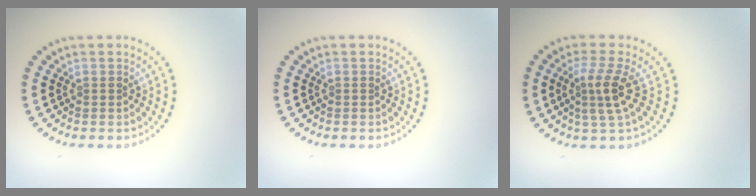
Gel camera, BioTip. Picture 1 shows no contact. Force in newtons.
{"total": 0.0}
{"total": 3.0, "press": 2.3, "slide": 1.9}